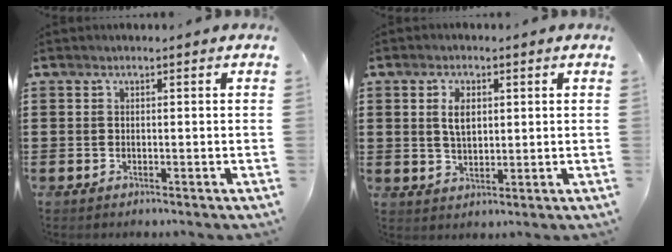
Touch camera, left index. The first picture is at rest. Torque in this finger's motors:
{"motor_torque": [0.36, -0.15, 0.32, 0.11]}